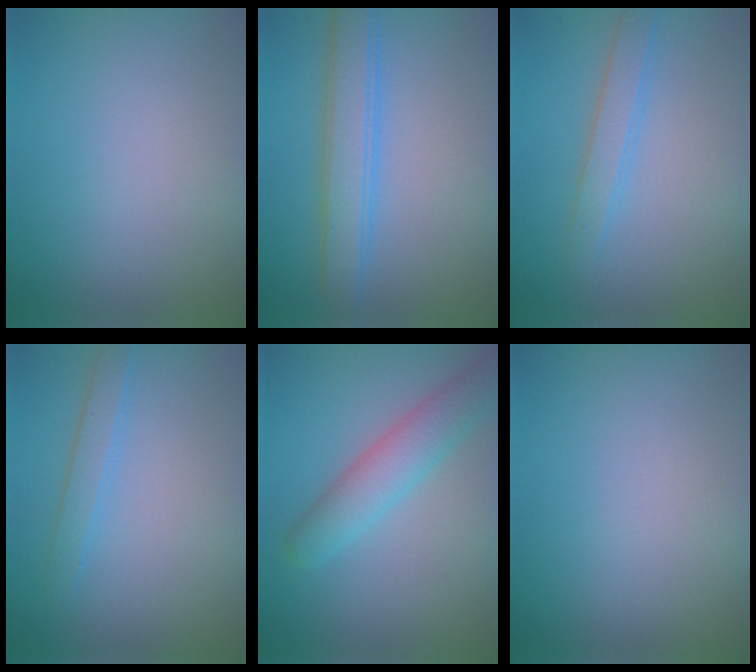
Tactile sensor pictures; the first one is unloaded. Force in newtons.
{"total": 3.8, "press": 3.8, "slide": 0.1}
{"total": 2.0, "press": 2.0, "slide": 0.1}
{"total": 1.7, "press": 1.7, "slide": 0.0}
{"total": 3.9, "press": 3.9, "slide": 0.2}
{"total": 0.0}